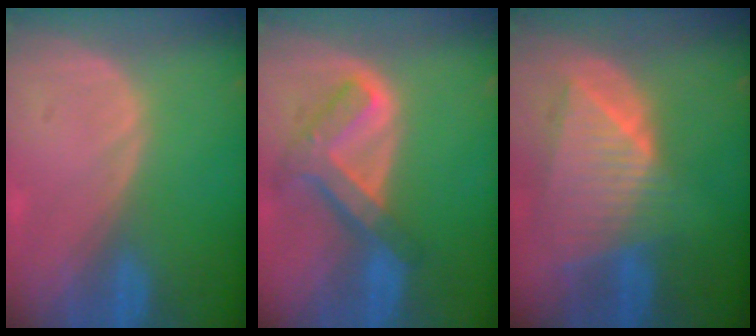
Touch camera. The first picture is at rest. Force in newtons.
{"total": 7.7, "press": 6.5, "slide": 4.0}
{"total": 8.9, "press": 7.8, "slide": 4.2}